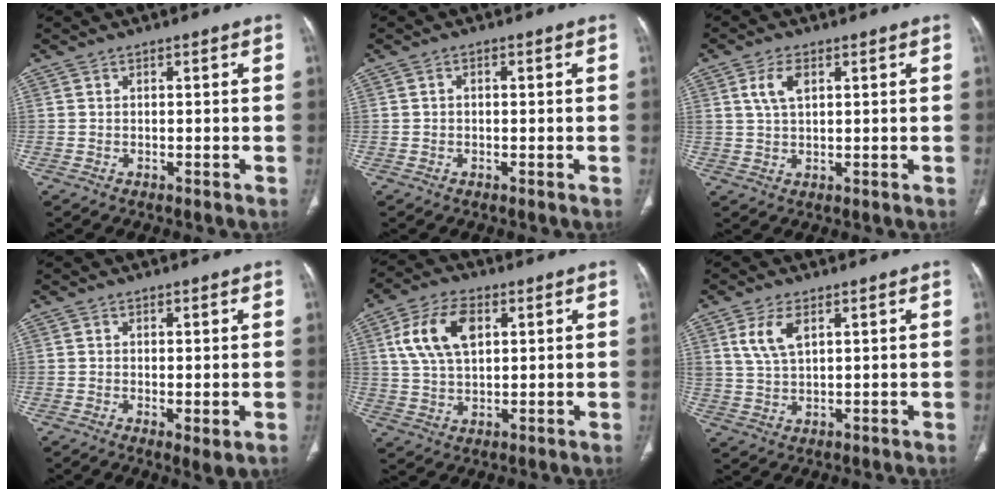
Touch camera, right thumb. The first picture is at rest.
{"total": 0.7, "force": [0.0, 0.5, 0.5], "torque": [-0.006, 0.003, -0.001]}
{"total": 4.7, "force": [1.8, 2.5, 3.6], "torque": [-0.073, 0.001, 0.038]}
{"total": 3.0, "force": [-0.6, 0.9, 2.8], "torque": [-0.052, -0.014, -0.008]}
{"total": 11.4, "force": [3.6, 6.5, 8.6], "torque": [-0.158, 0.001, 0.070]}
{"total": 6.1, "force": [2.7, 3.0, 4.5], "torque": [-0.093, -0.008, 0.062]}